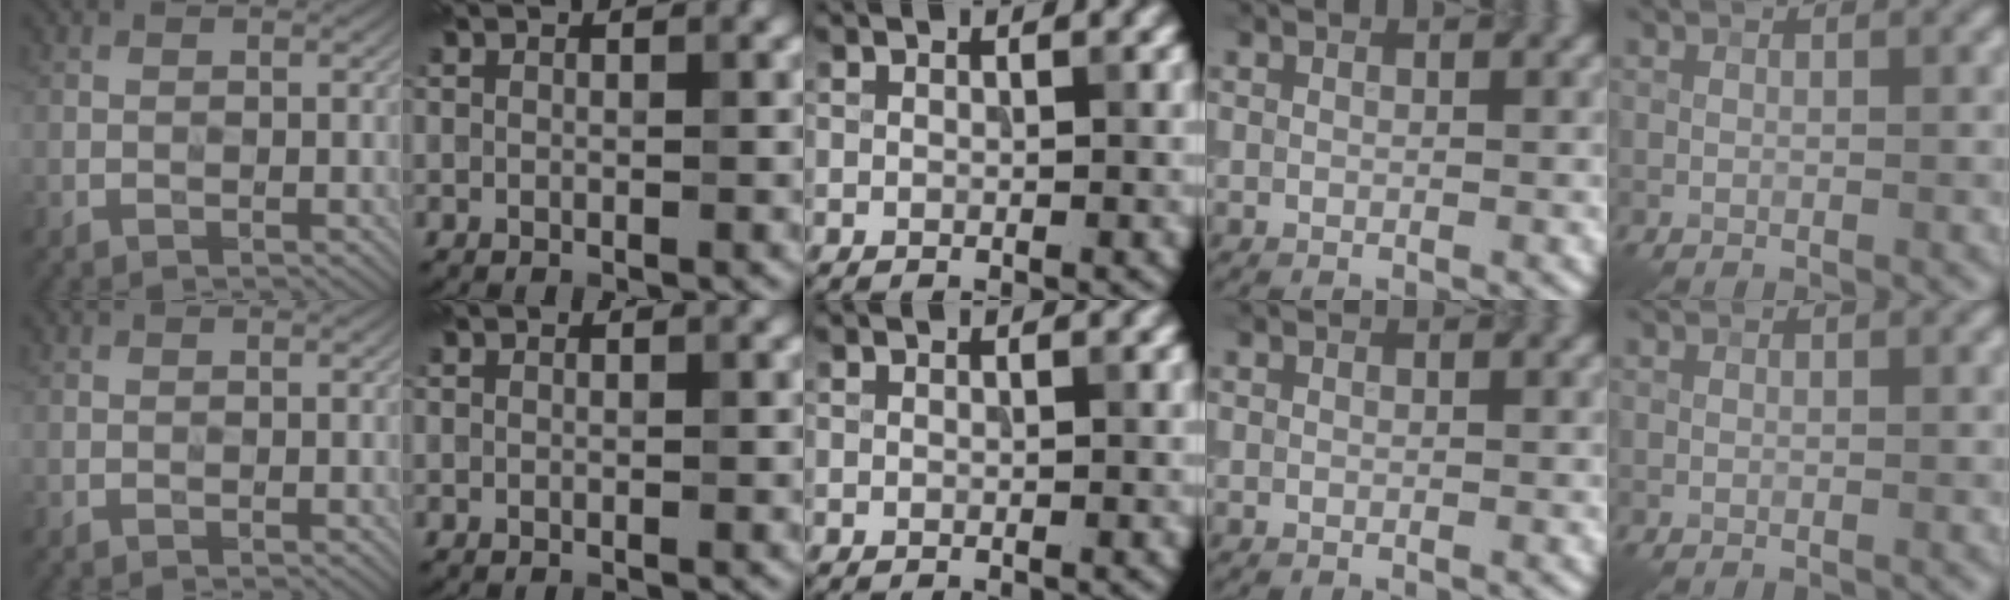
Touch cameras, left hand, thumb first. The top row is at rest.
{}